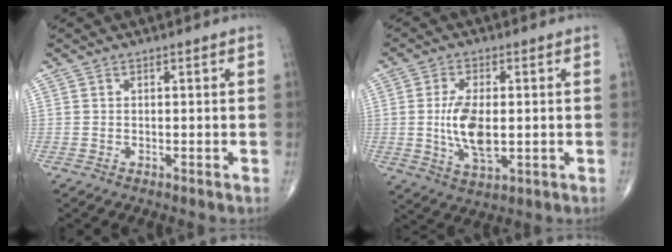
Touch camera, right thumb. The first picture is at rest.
{"total": 9.3, "force": [-0.2, 4.4, 8.2], "torque": [-0.156, -0.011, 0.002]}